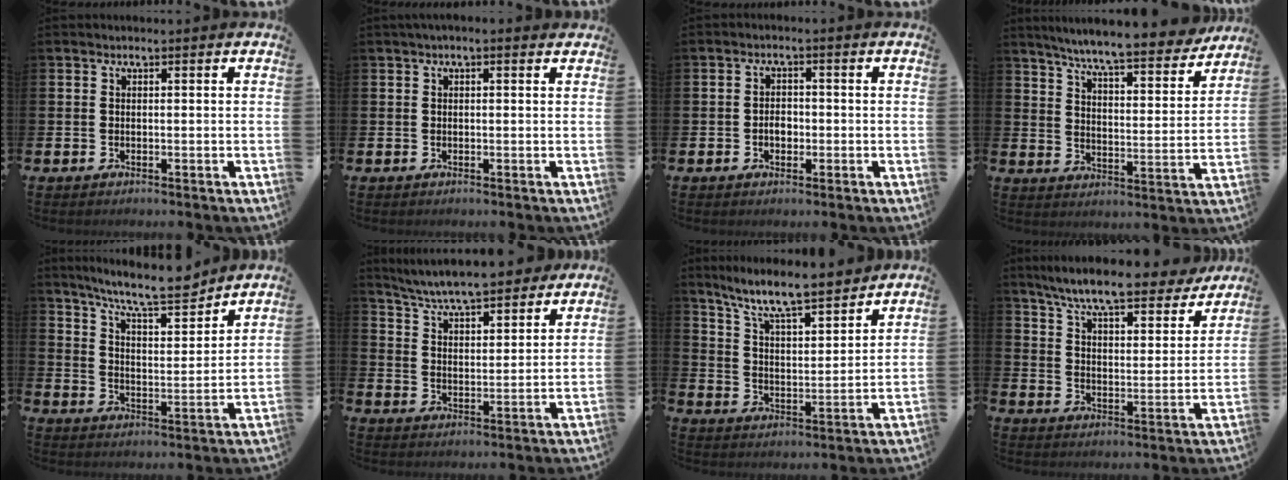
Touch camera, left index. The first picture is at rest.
{"total": 0.8, "force": [0.3, 0.1, 0.7], "torque": [-0.015, 0.004, 0.004]}
{"total": 2.3, "force": [-0.6, 1.7, 1.5], "torque": [-0.017, 0.002, -0.015]}
{"total": 7.8, "force": [7.3, 0.0, 2.8], "torque": [-0.081, -0.054, 0.124]}
{"total": 9.4, "force": [8.7, 0.9, 3.4], "torque": [-0.086, -0.055, 0.154]}
{"total": 7.1, "force": [6.8, 0.6, 2.0], "torque": [-0.065, -0.046, 0.120]}
{"total": 9.0, "force": [8.2, 0.7, 3.6], "torque": [-0.108, -0.051, 0.145]}
{"total": 8.9, "force": [8.1, 0.9, 3.6], "torque": [-0.101, -0.046, 0.141]}